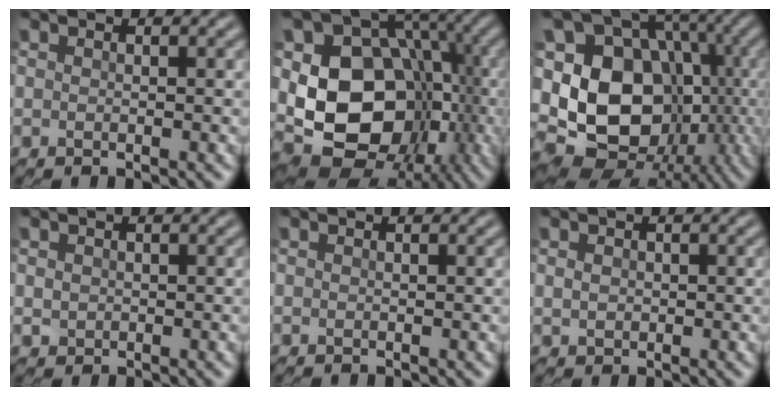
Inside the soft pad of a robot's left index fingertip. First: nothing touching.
{"total": 14.2, "force": [-2.0, 10.9, 8.9], "torque": [-0.156, -0.017, -0.034]}
{"total": 16.2, "force": [-2.6, 12.6, 9.8], "torque": [-0.189, -0.005, -0.035]}
{"total": 0.9, "force": [0.0, 0.9, 0.4], "torque": [-0.009, -0.005, 0.002]}
{"total": 0.0}
{"total": 1.2, "force": [0.0, 1.1, 0.6], "torque": [-0.012, -0.005, 0.004]}